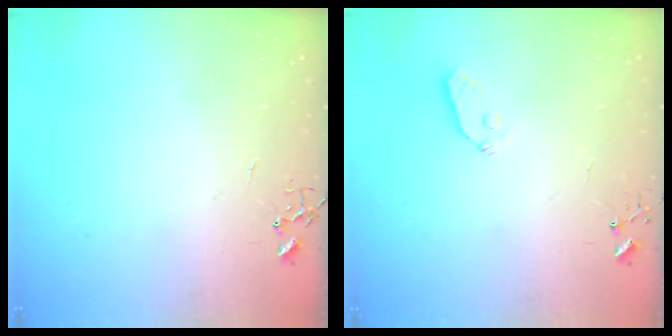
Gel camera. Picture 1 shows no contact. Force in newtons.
{"total": 5.3, "press": 5.2, "slide": 0.3}